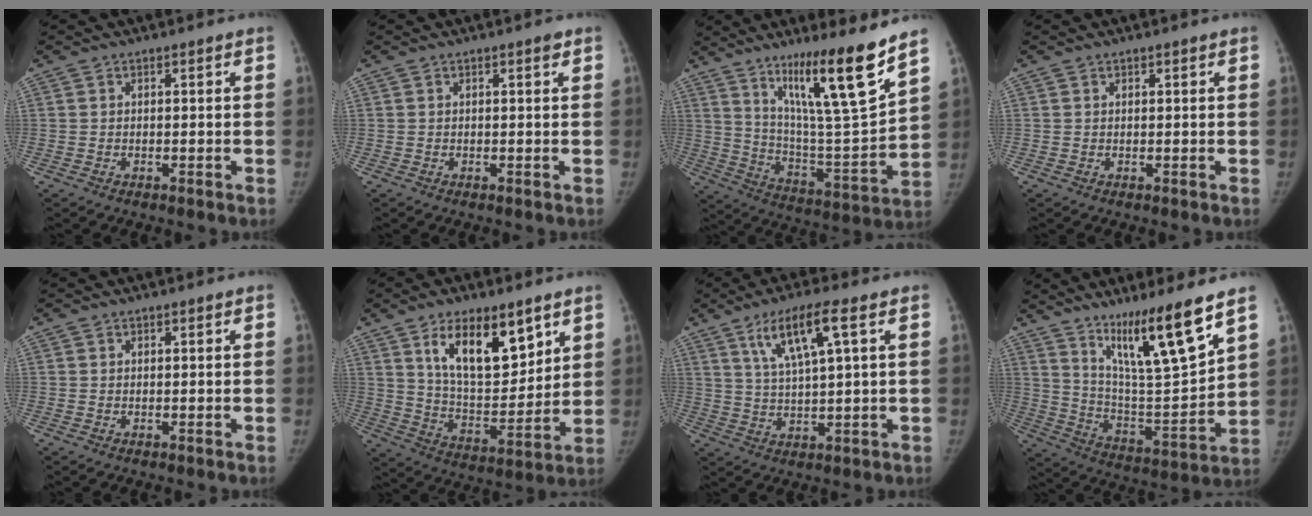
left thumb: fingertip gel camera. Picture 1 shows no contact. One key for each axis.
{"total": 0.8, "fx": 0.5, "fy": 0.2, "fz": 0.6, "tx": -0.009, "ty": -0.001, "tz": 0.006}
{"total": 20.6, "fx": 13.0, "fy": 1.9, "fz": 15.8, "tx": -0.232, "ty": -0.080, "tz": 0.224}
{"total": 0.0}
{"total": 0.0}
{"total": 16.7, "fx": 8.9, "fy": 7.5, "fz": 11.9, "tx": -0.150, "ty": -0.053, "tz": 0.163}
{"total": 9.5, "fx": 4.3, "fy": 1.3, "fz": 8.4, "tx": -0.165, "ty": -0.011, "tz": 0.084}
{"total": 17.9, "fx": 11.6, "fy": 2.0, "fz": 13.5, "tx": -0.204, "ty": -0.081, "tz": 0.210}